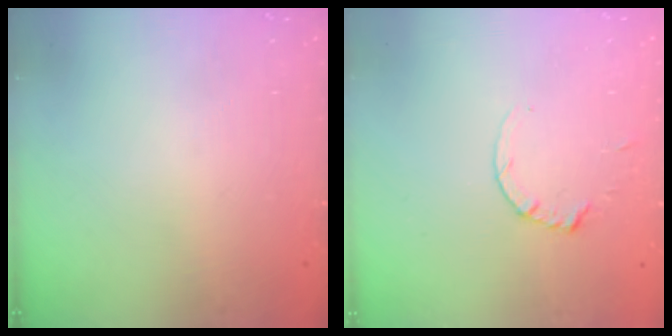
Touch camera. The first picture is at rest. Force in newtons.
{"total": 1.8, "press": 1.7, "slide": 0.2}